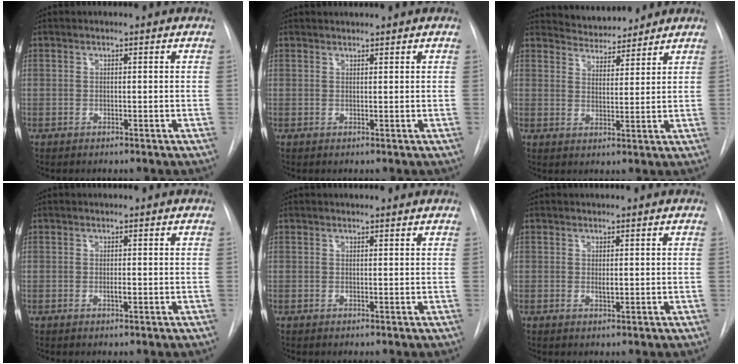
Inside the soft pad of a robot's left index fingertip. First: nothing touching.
{"total": 1.4, "force": [1.4, 0.0, 0.1], "torque": [-0.003, 0.015, 0.028]}
{"total": 6.7, "force": [6.5, 1.5, 0.7], "torque": [-0.014, 0.006, 0.102]}
{"total": 0.7, "force": [0.0, 0.2, 0.7], "torque": [-0.013, -0.003, 0.000]}
{"total": 3.1, "force": [3.0, 0.4, 0.6], "torque": [-0.011, 0.021, 0.037]}
{"total": 1.1, "force": [0.4, 0.4, 0.9], "torque": [-0.016, -0.003, 0.008]}